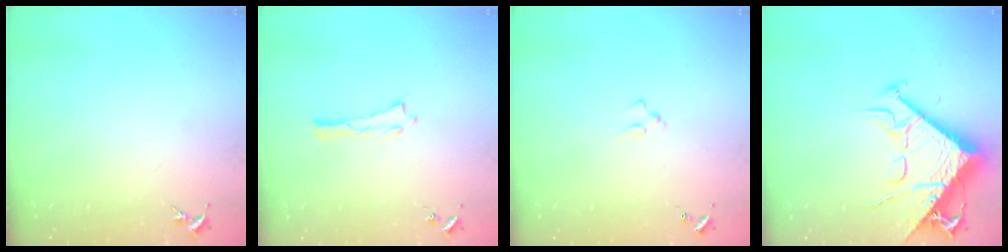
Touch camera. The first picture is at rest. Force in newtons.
{"total": 0.0}
{"total": 1.3, "press": 1.3, "slide": 0.3}
{"total": 12.9, "press": 12.8, "slide": 1.4}